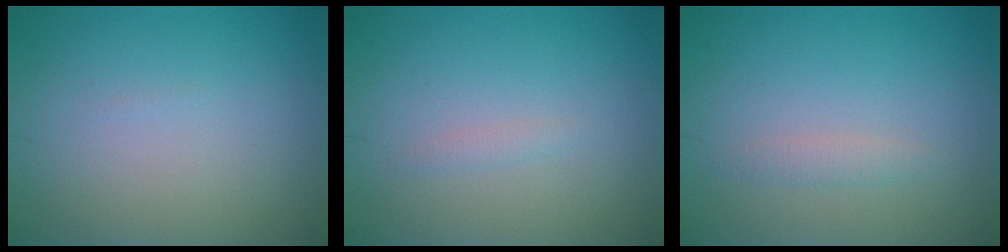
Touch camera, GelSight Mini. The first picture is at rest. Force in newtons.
{"total": 0.7, "press": 0.6, "slide": 0.1}
{"total": 1.1, "press": 1.1, "slide": 0.1}